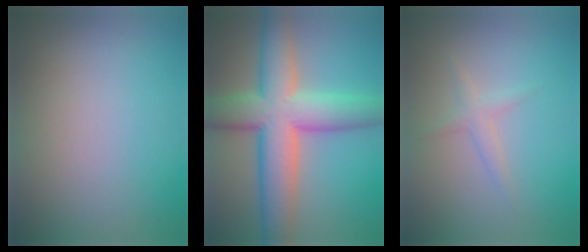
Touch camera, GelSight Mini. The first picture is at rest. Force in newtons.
{"total": 10.0, "press": 10.0, "slide": 0.4}
{"total": 1.3, "press": 1.3, "slide": 0.1}